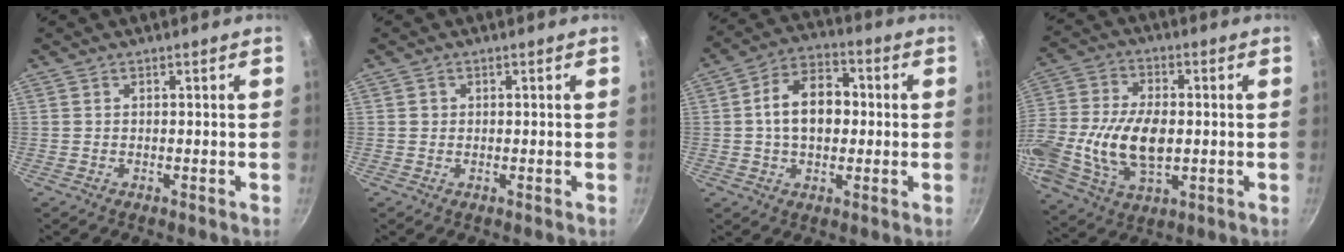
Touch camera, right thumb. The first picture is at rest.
{"total": 0.8, "force": [0.1, 0.7, 0.1], "torque": [0.002, 0.001, 0.000]}
{"total": 11.8, "force": [0.5, 8.1, 8.6], "torque": [-0.109, 0.026, -0.004]}
{"total": 17.8, "force": [-1.6, 10.6, 14.2], "torque": [-0.285, 0.012, -0.032]}